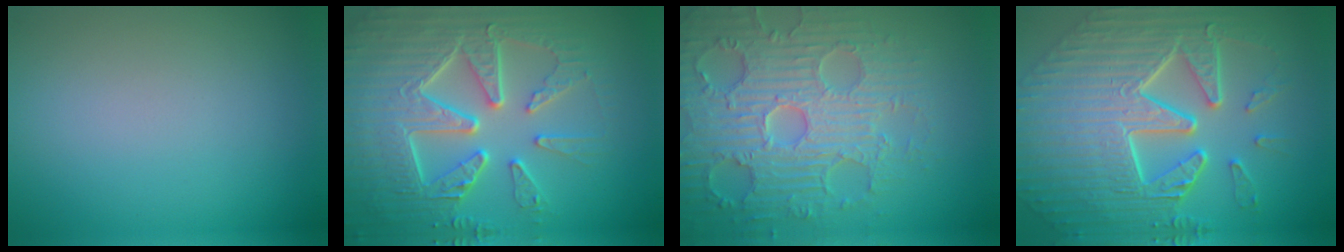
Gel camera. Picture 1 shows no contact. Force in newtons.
{"total": 8.8, "press": 6.4, "slide": 6.0}
{"total": 7.7, "press": 6.3, "slide": 4.5}
{"total": 11.1, "press": 7.7, "slide": 8.0}